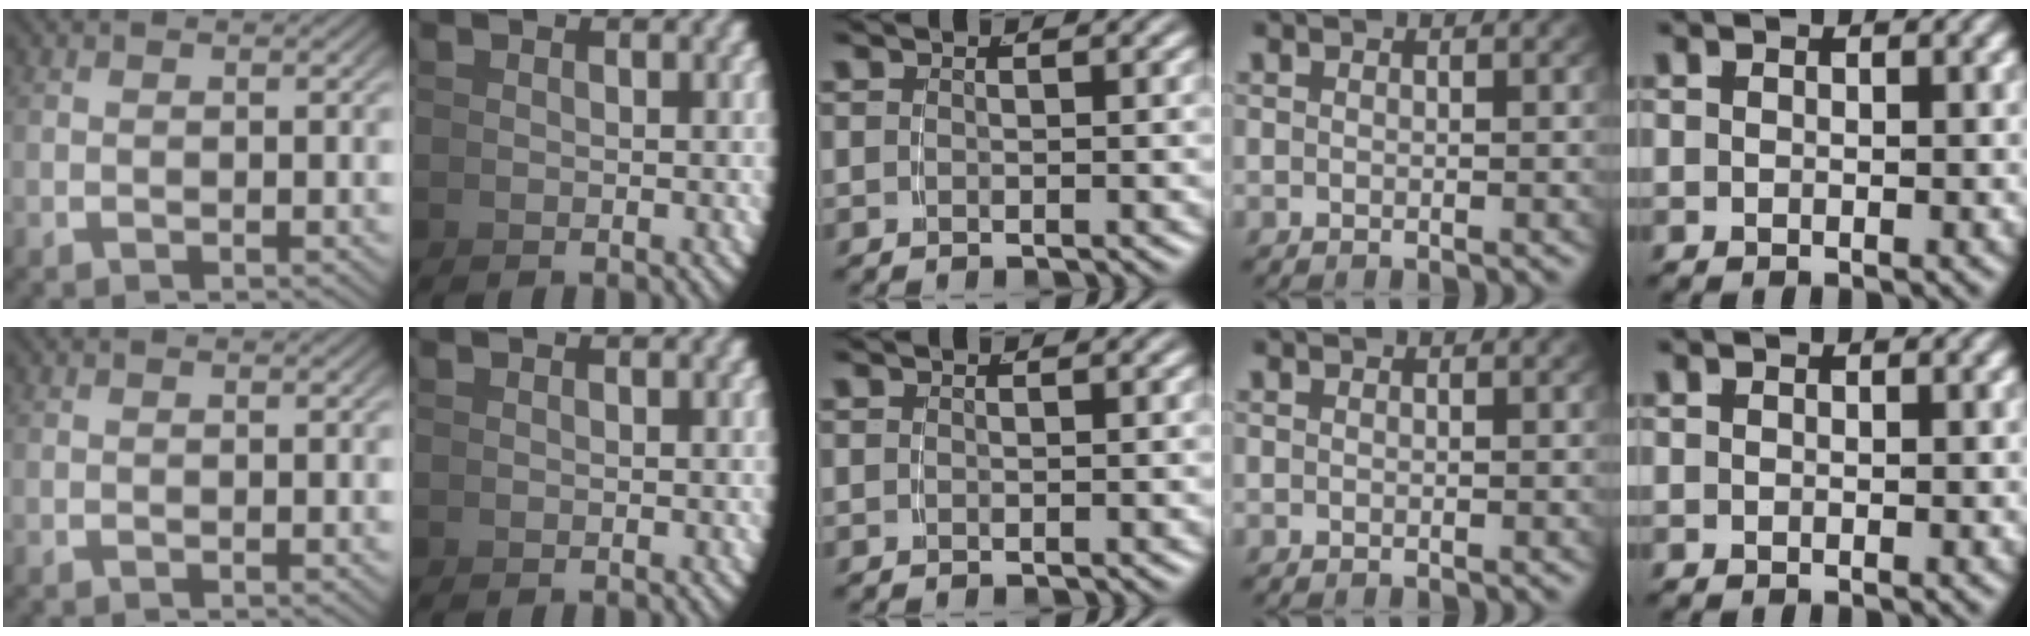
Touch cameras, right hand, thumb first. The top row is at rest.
{}